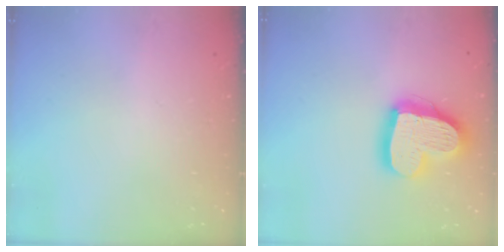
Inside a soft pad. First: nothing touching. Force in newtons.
{"total": 20.2, "press": 20.1, "slide": 2.0}